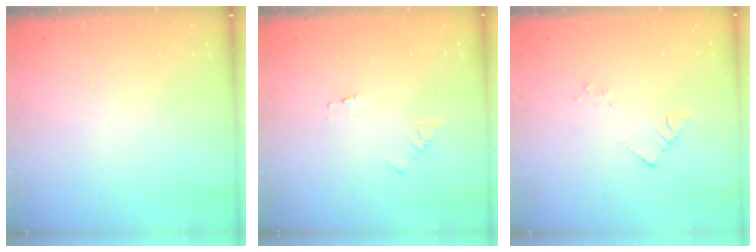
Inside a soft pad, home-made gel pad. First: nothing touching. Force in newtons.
{"total": 1.3, "press": 1.2, "slide": 0.1}
{"total": 2.2, "press": 2.2, "slide": 0.1}